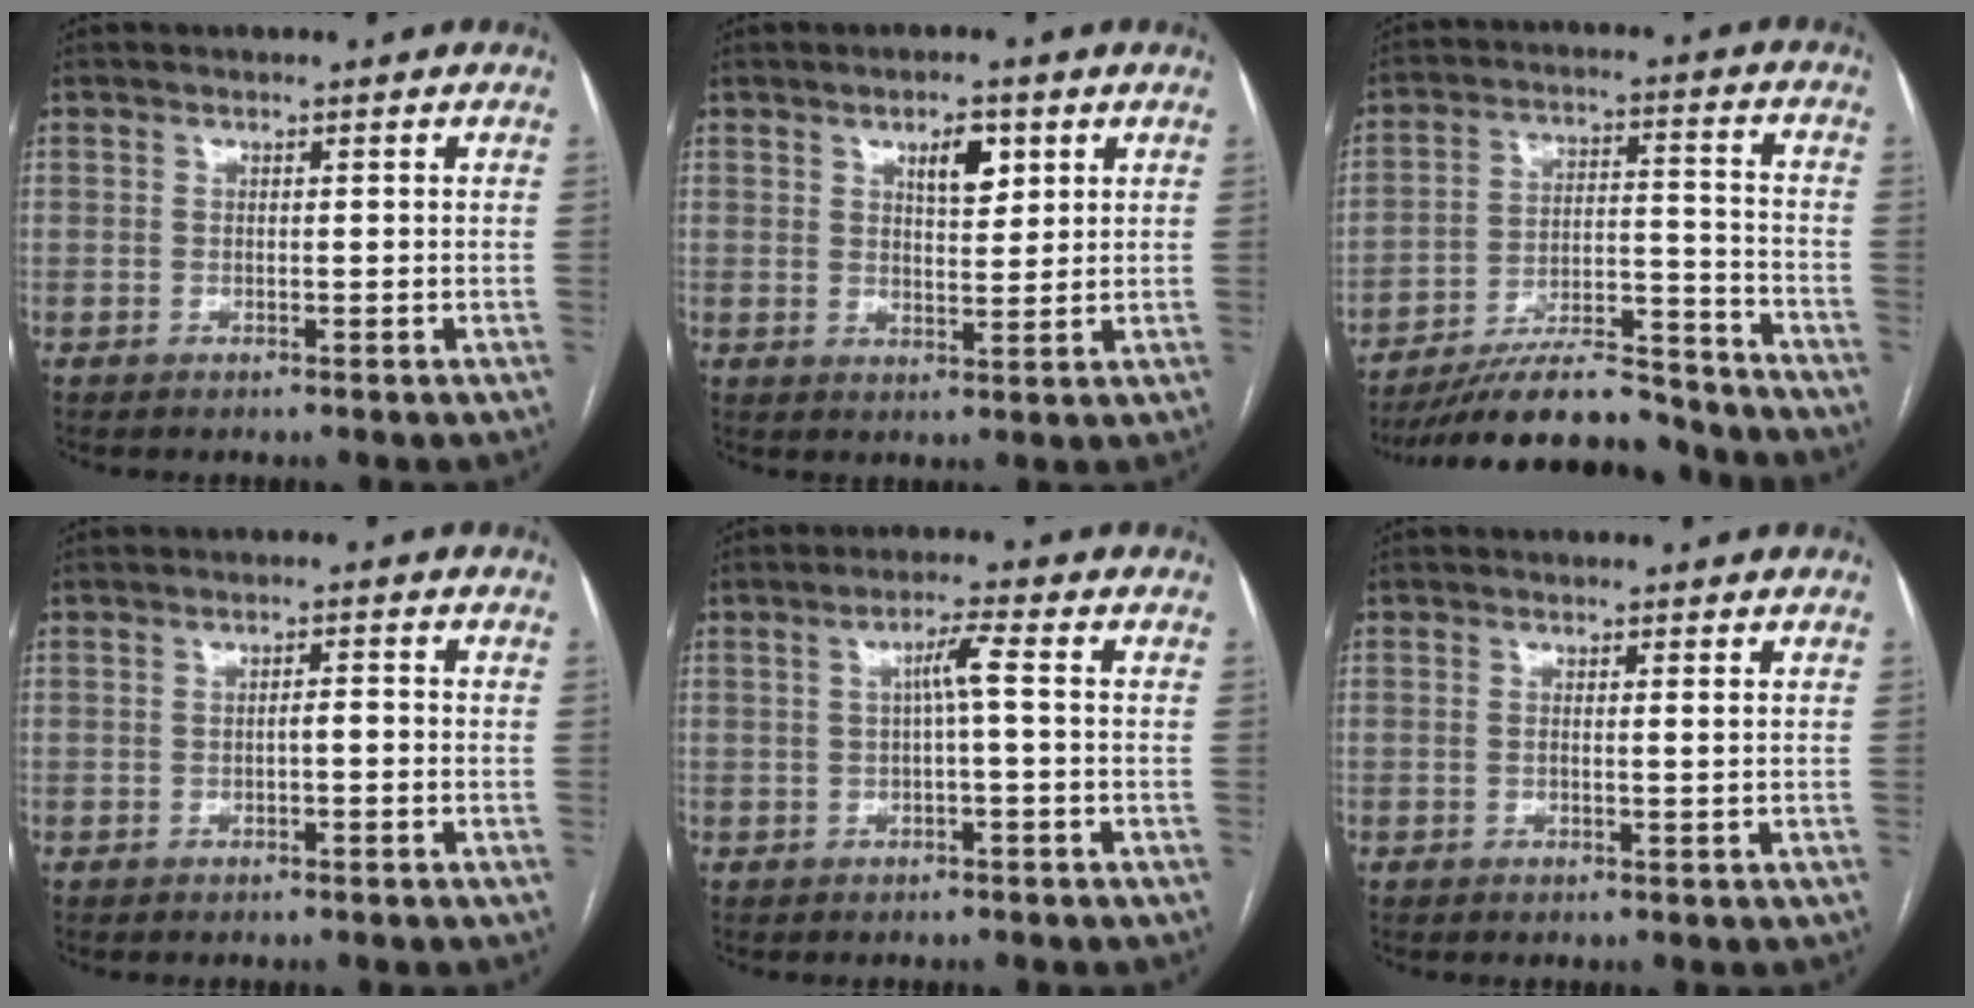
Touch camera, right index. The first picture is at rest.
{"total": 4.8, "force": [2.4, 1.8, 3.8], "torque": [-0.062, 0.002, 0.040]}
{"total": 17.8, "force": [-16.0, 3.5, 6.9], "torque": [-0.108, 0.019, -0.258]}
{"total": 1.5, "force": [-0.5, 0.4, 1.4], "torque": [-0.020, 0.004, -0.009]}
{"total": 3.3, "force": [0.1, -0.2, 3.3], "torque": [-0.058, 0.011, 0.003]}
{"total": 0.7, "force": [0.3, -0.2, 0.6], "torque": [-0.010, 0.001, 0.005]}